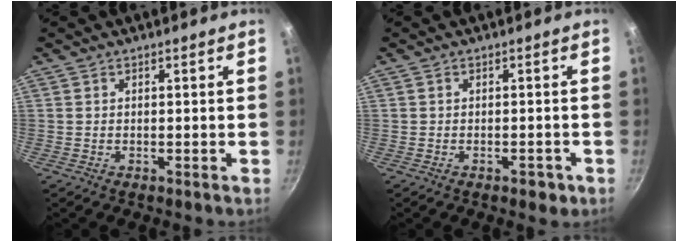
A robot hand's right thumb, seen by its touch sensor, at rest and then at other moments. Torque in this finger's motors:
{"motor_torque": [-0.30, 0.07, -0.28, 0.12, 0.05]}